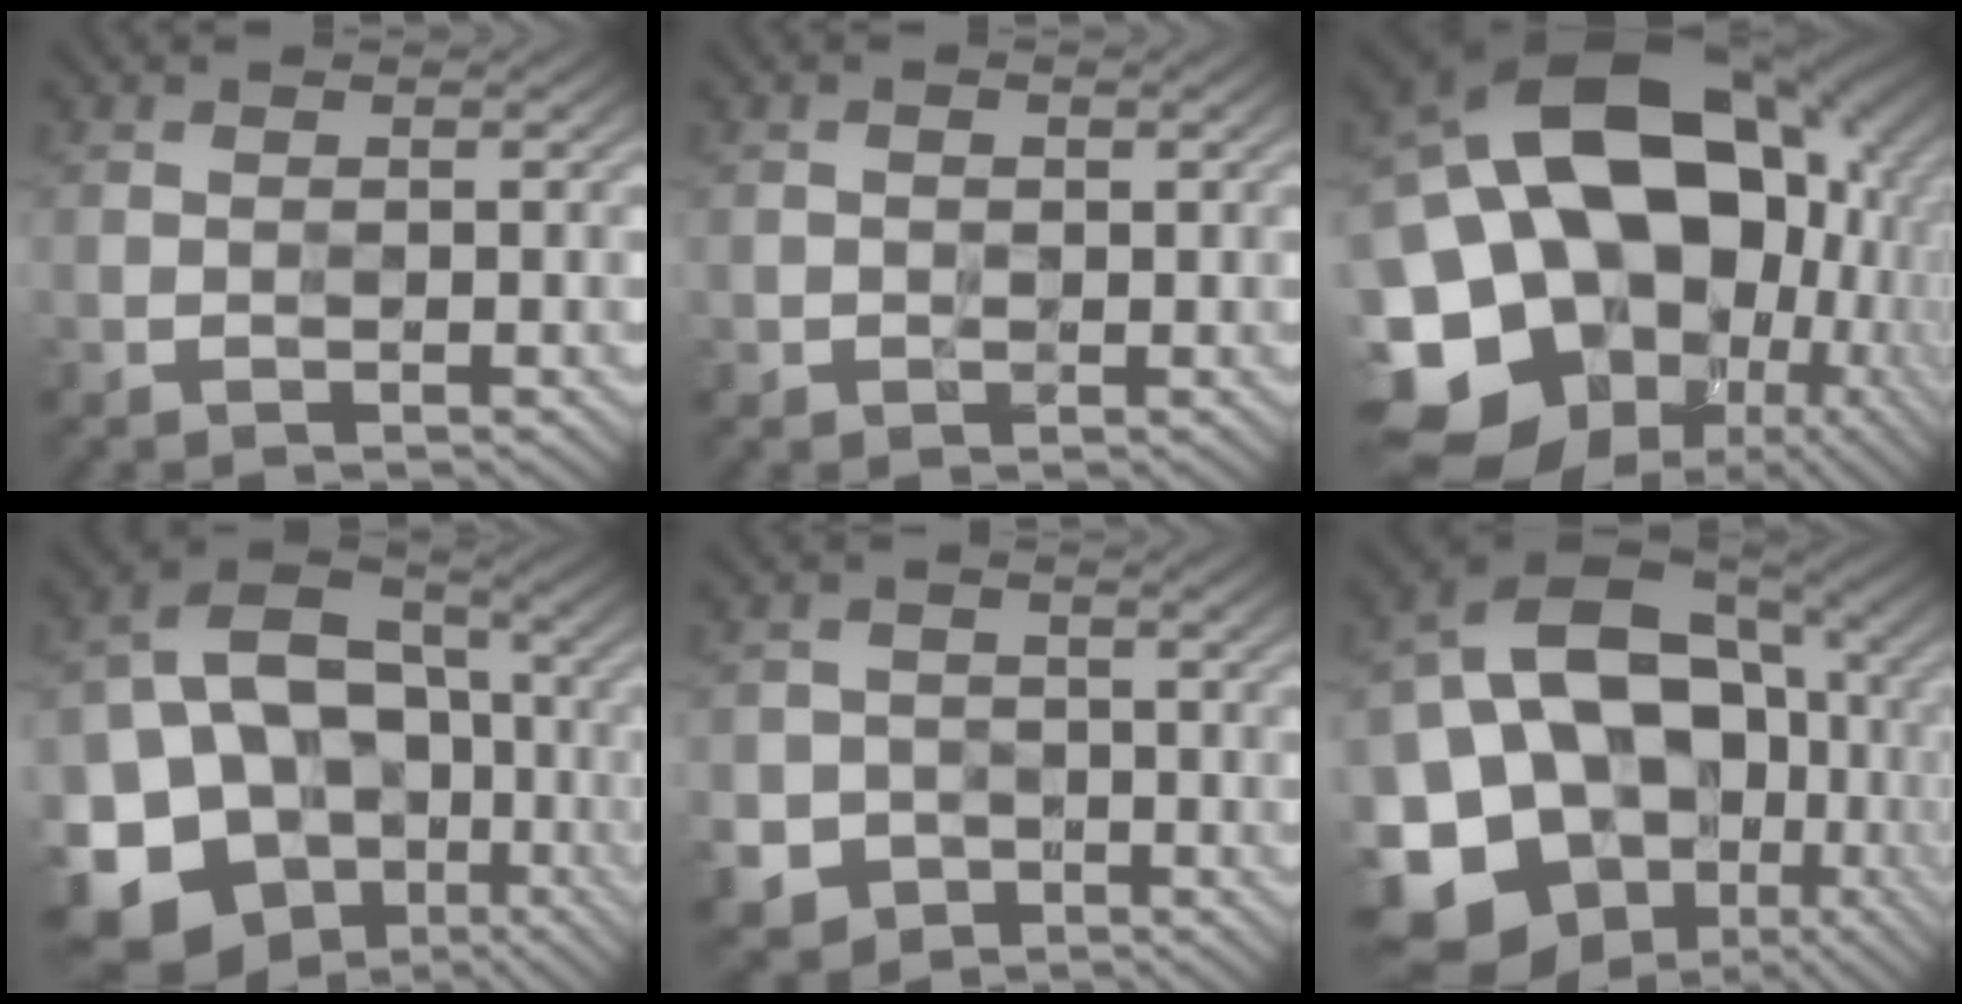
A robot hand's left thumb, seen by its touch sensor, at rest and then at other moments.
{"total": 1.0, "force": [-0.1, 0.9, 0.3], "torque": [-0.008, -0.006, -0.002]}
{"total": 23.2, "force": [-1.3, 18.0, 14.6], "torque": [-0.294, -0.030, -0.015]}
{"total": 18.9, "force": [-6.5, 14.7, 10.0], "torque": [-0.219, -0.015, -0.092]}
{"total": 6.6, "force": [-3.2, 5.6, 1.4], "torque": [-0.035, -0.021, -0.072]}
{"total": 20.0, "force": [-4.3, 15.2, 12.2], "torque": [-0.259, -0.023, -0.056]}